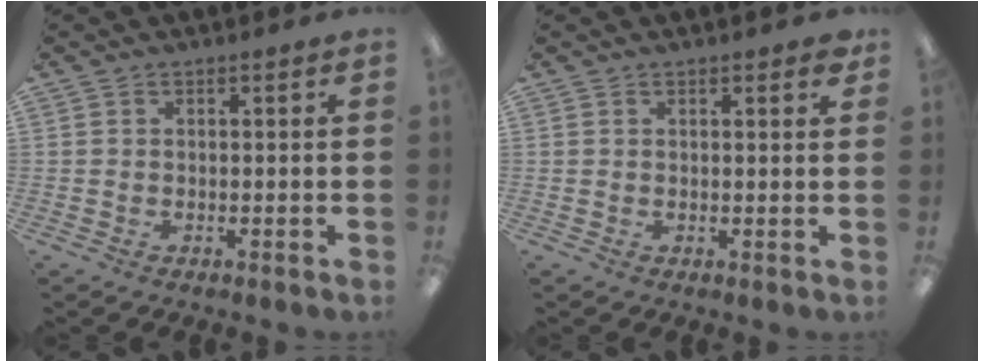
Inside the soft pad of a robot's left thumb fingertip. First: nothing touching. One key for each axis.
{"total": 1.4, "fx": 1.2, "fy": 0.3, "fz": 0.7, "tx": 0.000, "ty": -0.005, "tz": 0.017}